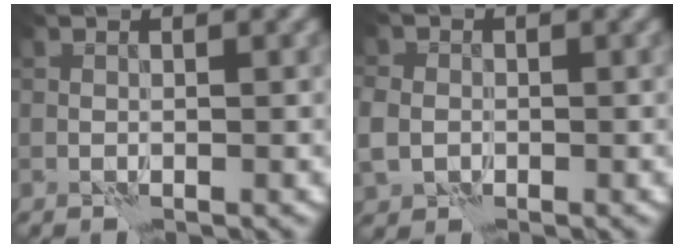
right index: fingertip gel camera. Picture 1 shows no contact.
{"total": 3.5, "force": [-0.7, 3.0, 1.6], "torque": [-0.036, -0.008, -0.016]}